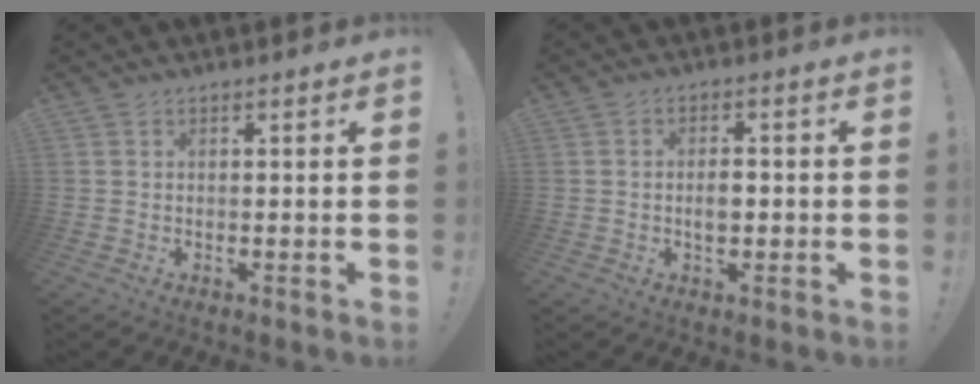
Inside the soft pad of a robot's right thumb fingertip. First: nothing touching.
{"total": 3.7, "force": [-0.2, 2.0, 3.0], "torque": [-0.032, 0.000, -0.009]}